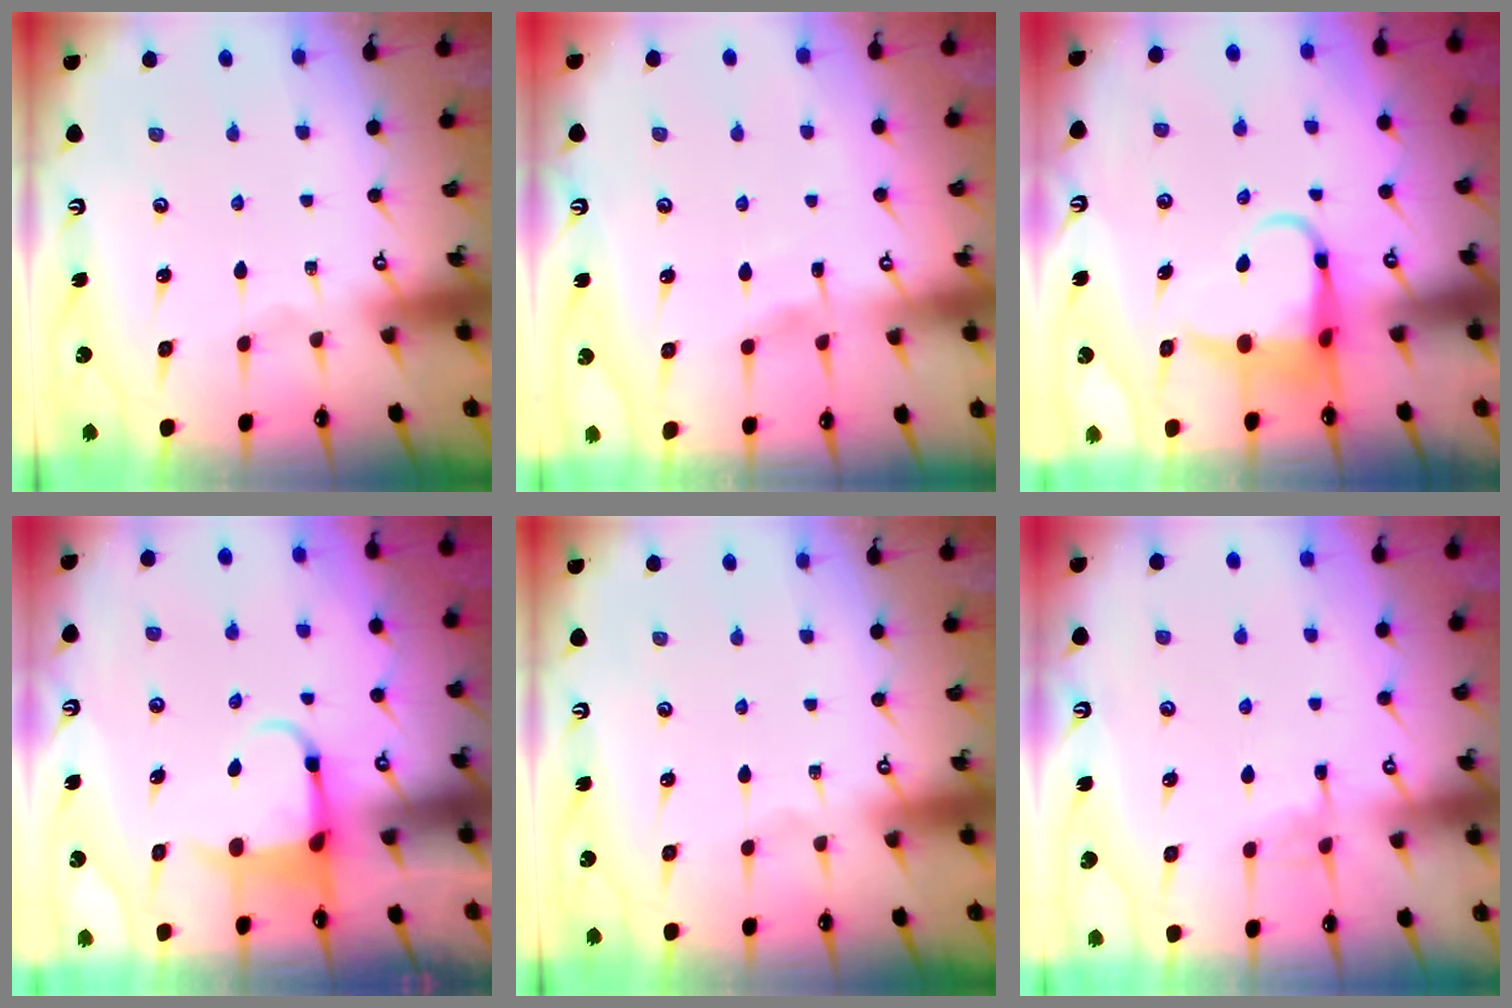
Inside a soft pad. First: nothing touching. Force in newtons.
{"total": 3.5, "press": 3.5, "slide": 0.4}
{"total": 6.6, "press": 6.5, "slide": 1.2}
{"total": 3.8, "press": 3.7, "slide": 1.0}
{"total": 0.0}
{"total": 4.4, "press": 4.3, "slide": 0.6}